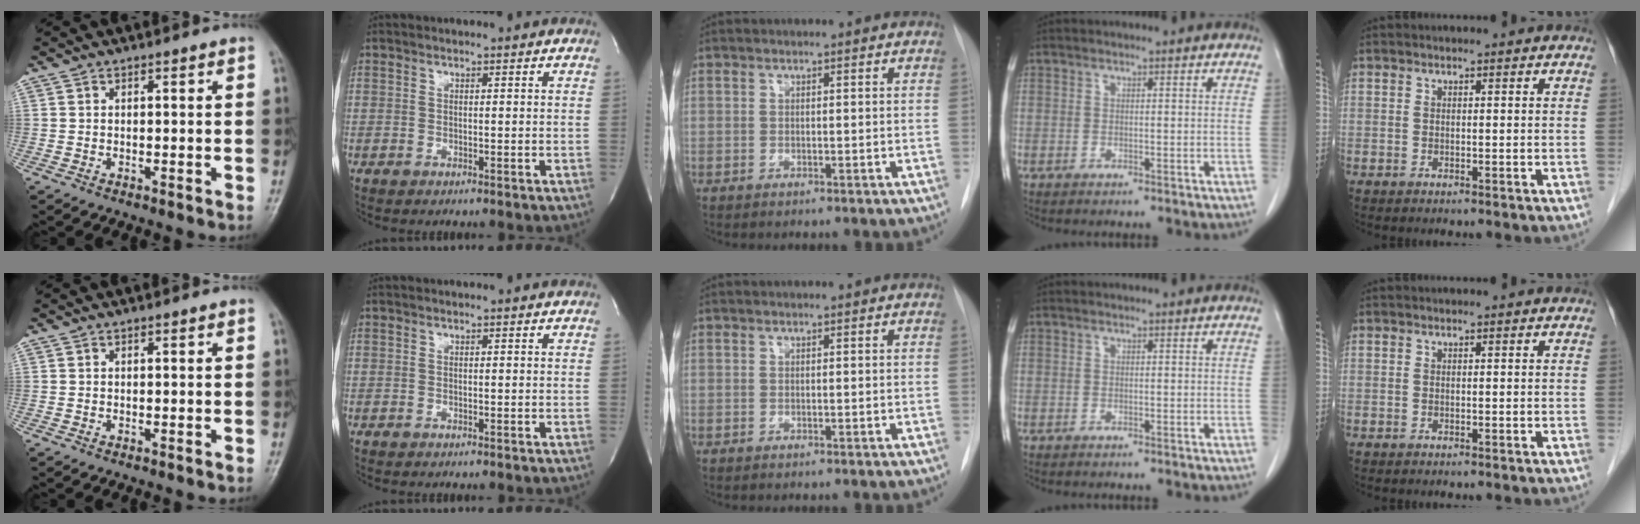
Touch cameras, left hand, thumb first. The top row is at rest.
{}